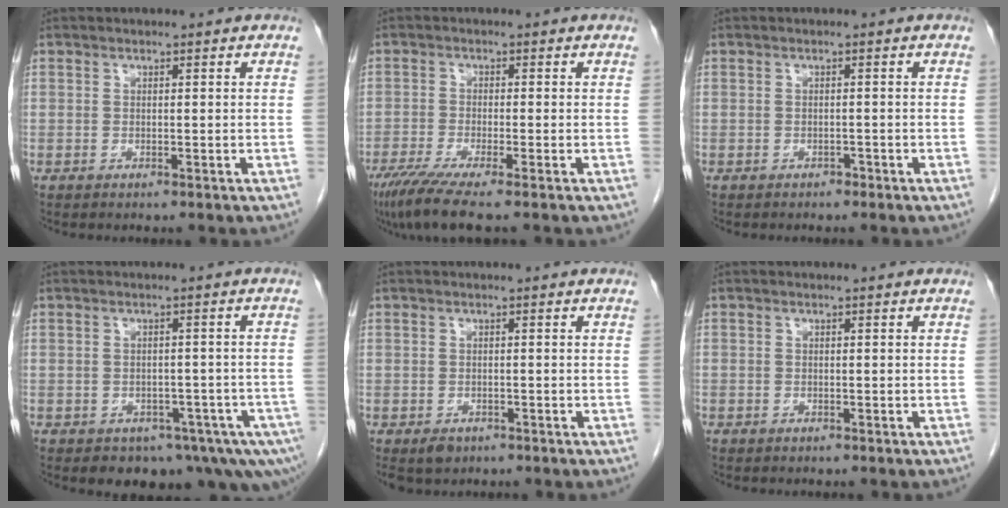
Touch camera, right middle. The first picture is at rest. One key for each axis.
{"total": 6.9, "fx": -5.1, "fy": -0.3, "fz": 4.6, "tx": -0.078, "ty": -0.022, "tz": -0.090}
{"total": 0.7, "fx": -0.6, "fy": 0.4, "fz": 0.2, "tx": -0.007, "ty": 0.000, "tz": -0.009}
{"total": 10.9, "fx": -7.1, "fy": 5.5, "fz": 6.2, "tx": -0.057, "ty": -0.003, "tz": -0.085}
{"total": 2.8, "fx": -1.8, "fy": 1.9, "fz": 1.0, "tx": -0.018, "ty": -0.002, "tz": -0.024}
{"total": 0.8, "fx": -0.5, "fy": 0.5, "fz": 0.0, "tx": -0.010, "ty": 0.002, "tz": -0.010}